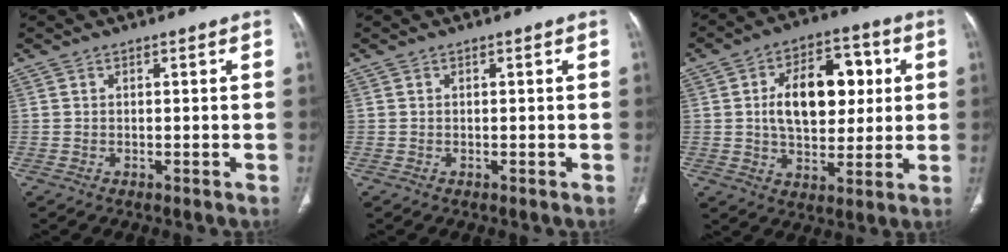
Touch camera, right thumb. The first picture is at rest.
{"total": 0.0}
{"total": 16.1, "force": [2.6, 9.8, 12.5], "torque": [-0.156, 0.011, 0.040]}